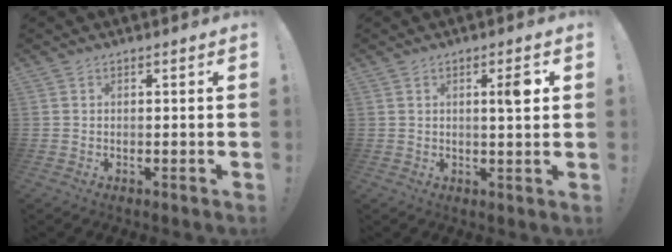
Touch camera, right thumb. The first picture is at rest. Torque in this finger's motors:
{"motor_torque": [-0.22, 0.22, 0.65, 0.29, 0.00]}